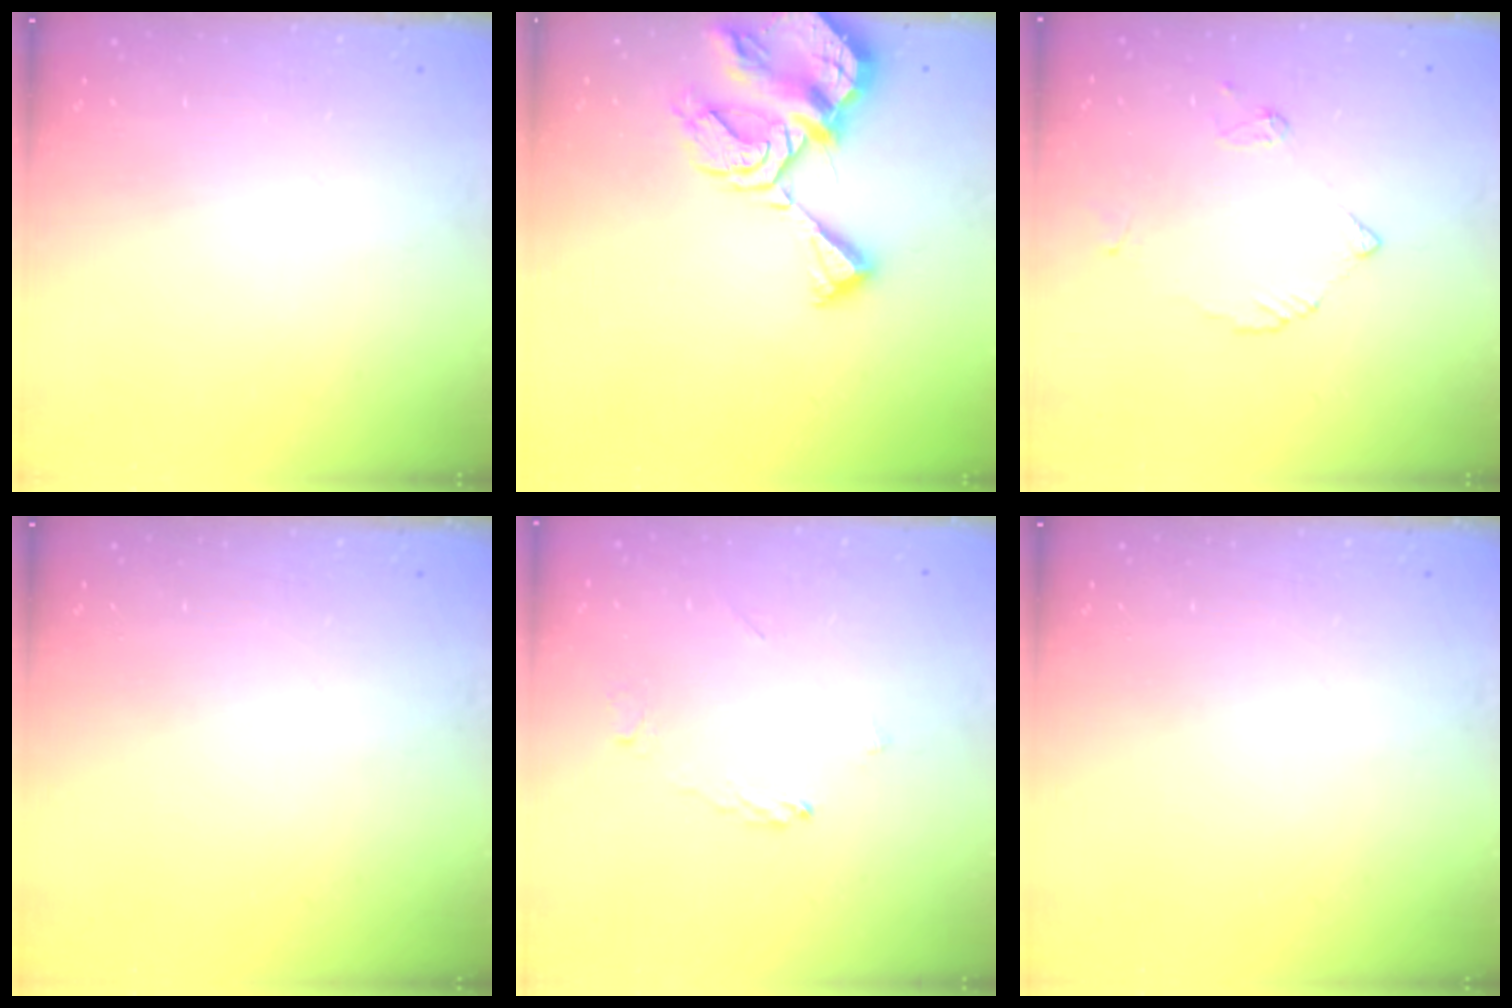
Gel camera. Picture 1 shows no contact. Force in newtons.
{"total": 11.2, "press": 11.2, "slide": 1.3}
{"total": 5.2, "press": 5.1, "slide": 0.6}
{"total": 0.0}
{"total": 2.2, "press": 2.2, "slide": 0.3}
{"total": 0.0}